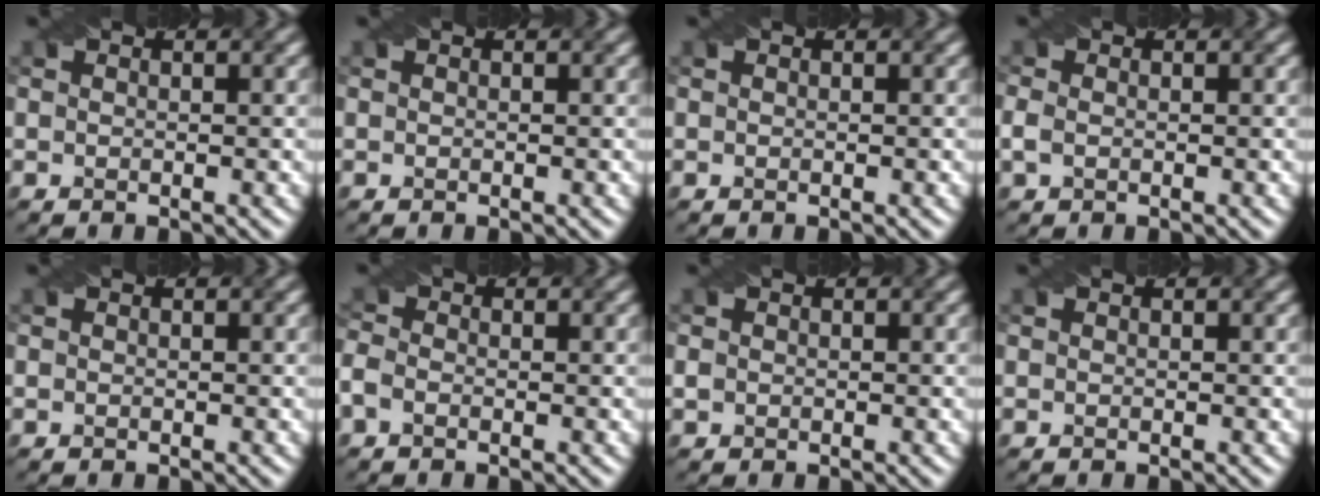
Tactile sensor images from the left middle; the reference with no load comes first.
{"total": 0.0}
{"total": 0.0}
{"total": 1.4, "force": [-0.3, 1.0, 0.8], "torque": [-0.021, 0.000, -0.007]}
{"total": 0.0}
{"total": 1.6, "force": [-0.8, 1.1, 0.9], "torque": [-0.020, 0.003, -0.023]}
{"total": 0.8, "force": [0.0, 0.7, 0.2], "torque": [-0.002, 0.000, -0.002]}
{"total": 0.0}